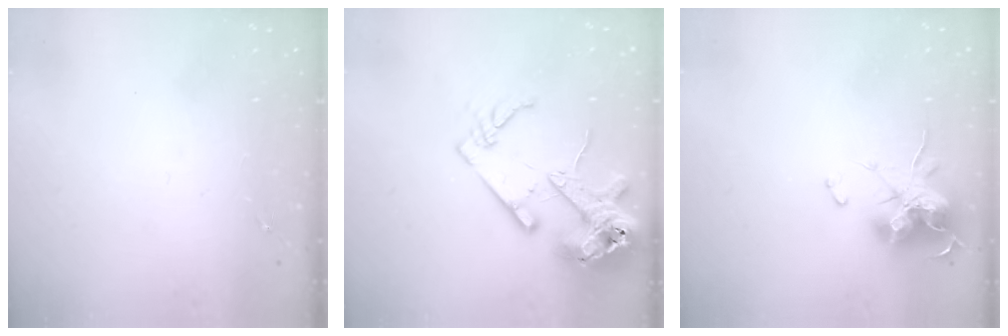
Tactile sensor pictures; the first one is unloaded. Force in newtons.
{"total": 17.9, "press": 17.8, "slide": 2.5}
{"total": 14.9, "press": 14.9, "slide": 0.9}